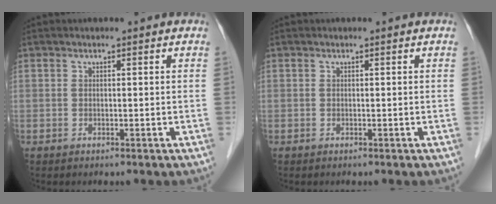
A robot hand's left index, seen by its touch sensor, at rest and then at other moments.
{"total": 0.0}